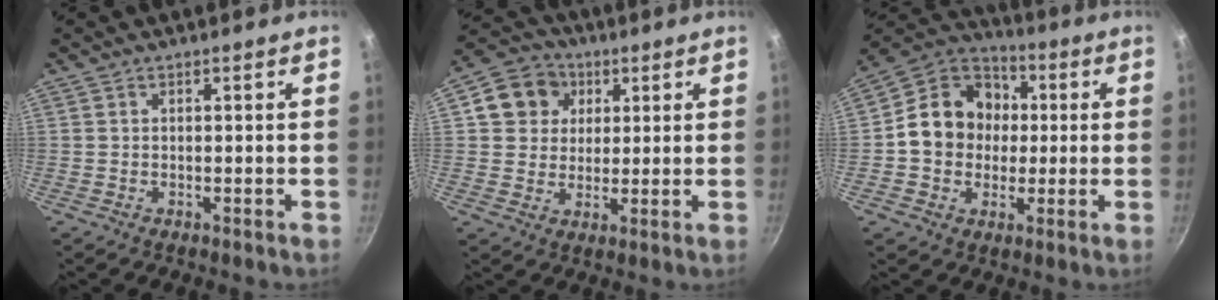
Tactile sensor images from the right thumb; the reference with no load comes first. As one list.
[{"total": 9.8, "force": [3.2, 8.5, 3.7], "torque": [-0.034, 0.008, 0.044]}, {"total": 14.9, "force": [0.7, 12.8, 7.5], "torque": [-0.087, 0.025, -0.004]}]